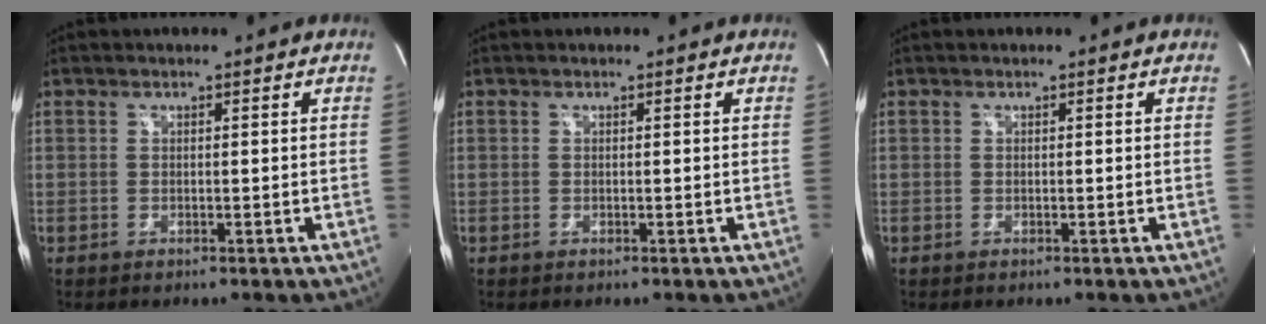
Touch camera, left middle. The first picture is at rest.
{"total": 0.0}
{"total": 0.0}